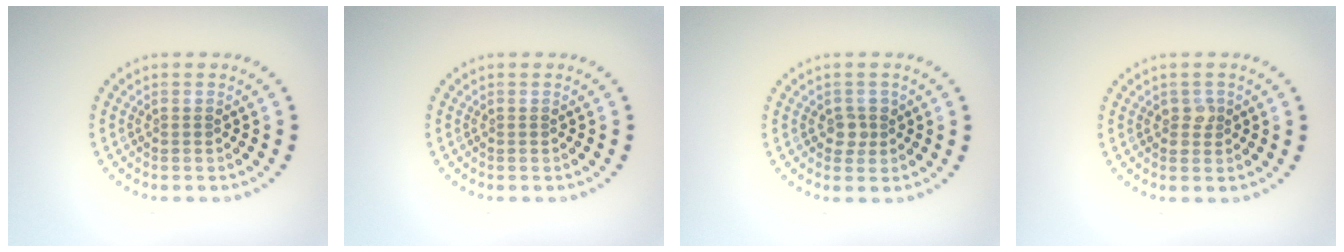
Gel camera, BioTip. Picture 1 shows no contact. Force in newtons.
{"total": 0.0}
{"total": 1.5, "press": 1.3, "slide": 0.8}
{"total": 1.1, "press": 1.0, "slide": 0.3}